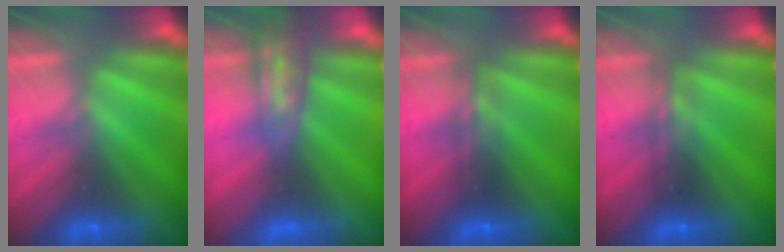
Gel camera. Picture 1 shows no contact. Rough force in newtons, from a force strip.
{"total": 2.7}
{"total": 2.3}
{"total": 2.3}